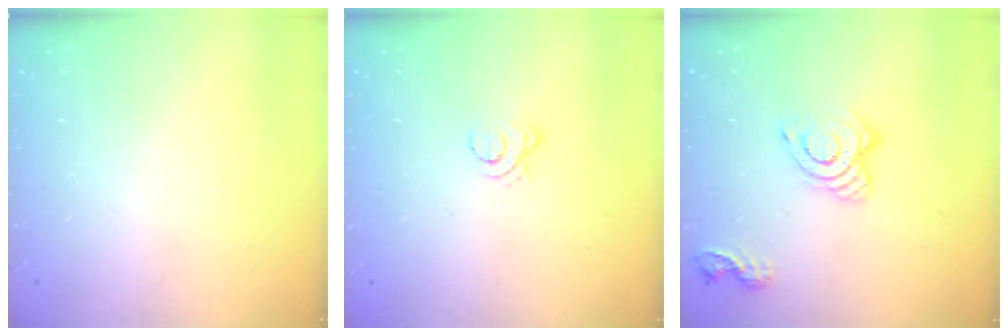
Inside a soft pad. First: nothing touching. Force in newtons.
{"total": 3.3, "press": 3.2, "slide": 0.5}
{"total": 11.1, "press": 11.1, "slide": 1.0}